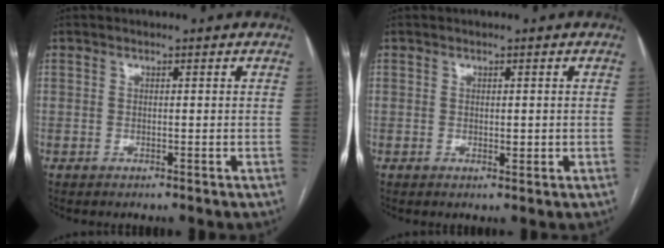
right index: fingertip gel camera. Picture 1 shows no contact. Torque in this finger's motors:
{"motor_torque": [0.07, 0.13, 0.07, 0.05]}